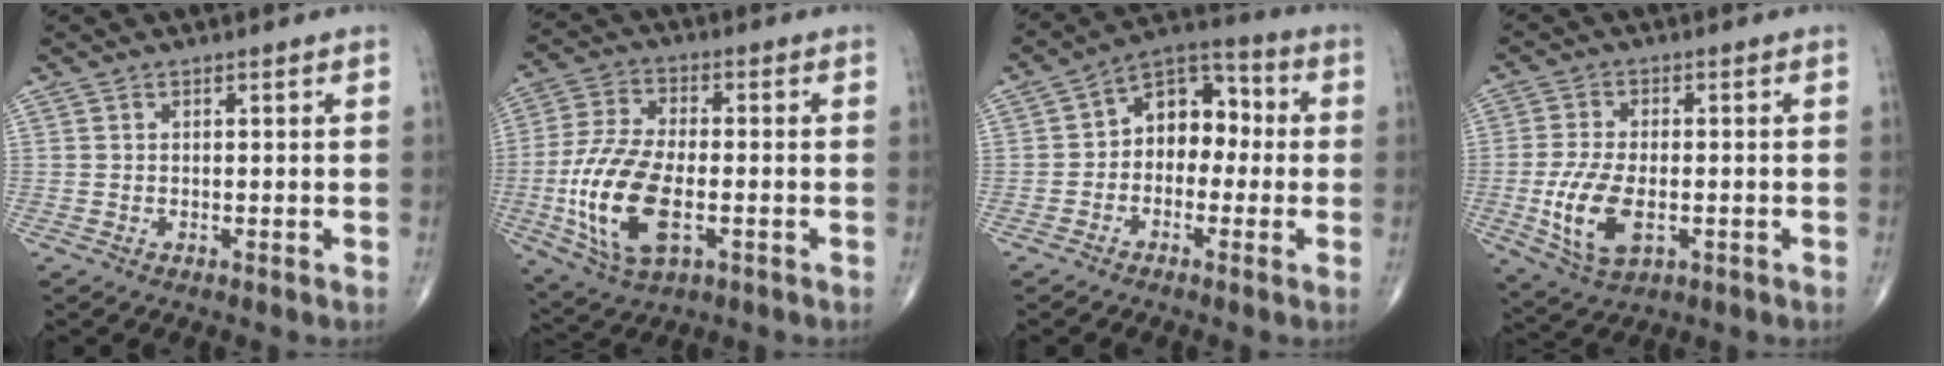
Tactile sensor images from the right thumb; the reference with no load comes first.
{"total": 16.2, "force": [-3.6, 8.0, 13.6], "torque": [-0.286, 0.007, -0.059]}
{"total": 10.0, "force": [-0.4, 7.1, 7.0], "torque": [-0.065, 0.043, -0.027]}
{"total": 10.3, "force": [-2.3, 5.4, 8.4], "torque": [-0.172, -0.004, -0.035]}